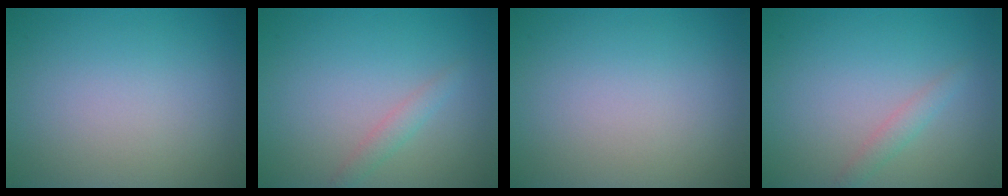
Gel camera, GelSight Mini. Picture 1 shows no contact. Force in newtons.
{"total": 1.3, "press": 1.3, "slide": 0.1}
{"total": 0.0}
{"total": 1.3, "press": 1.3, "slide": 0.1}